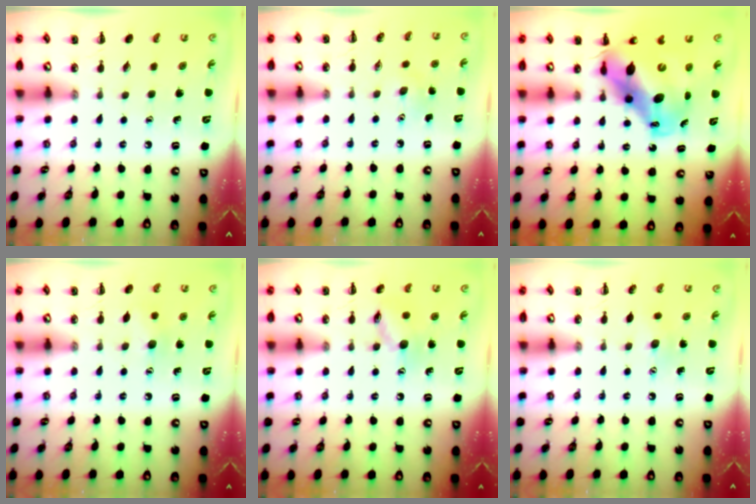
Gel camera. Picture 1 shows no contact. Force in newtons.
{"total": 3.0, "press": 2.8, "slide": 0.8}
{"total": 16.2, "press": 15.7, "slide": 4.2}
{"total": 6.9, "press": 6.7, "slide": 1.7}
{"total": 9.4, "press": 9.4, "slide": 0.5}
{"total": 6.6, "press": 6.4, "slide": 1.7}